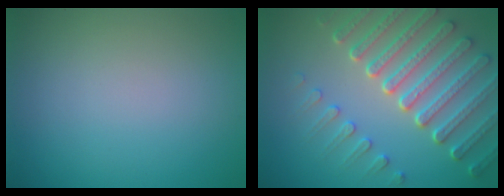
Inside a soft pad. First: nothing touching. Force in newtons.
{"total": 7.6, "press": 5.7, "slide": 5.1}